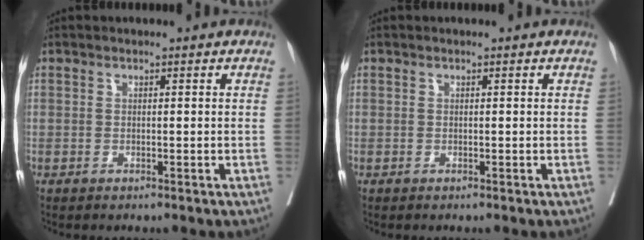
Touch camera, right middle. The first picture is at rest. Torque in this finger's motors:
{"motor_torque": [-0.05, -0.03, 0.00, 0.00]}